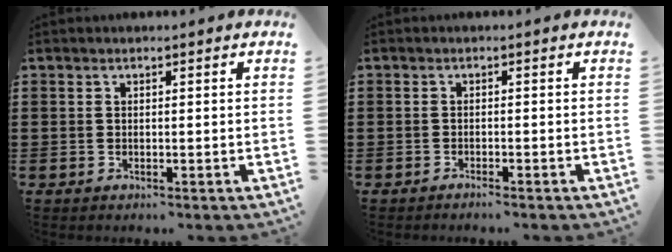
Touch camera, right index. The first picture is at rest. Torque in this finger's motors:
{"motor_torque": [-1.05, 1.09, -0.48, -0.04]}